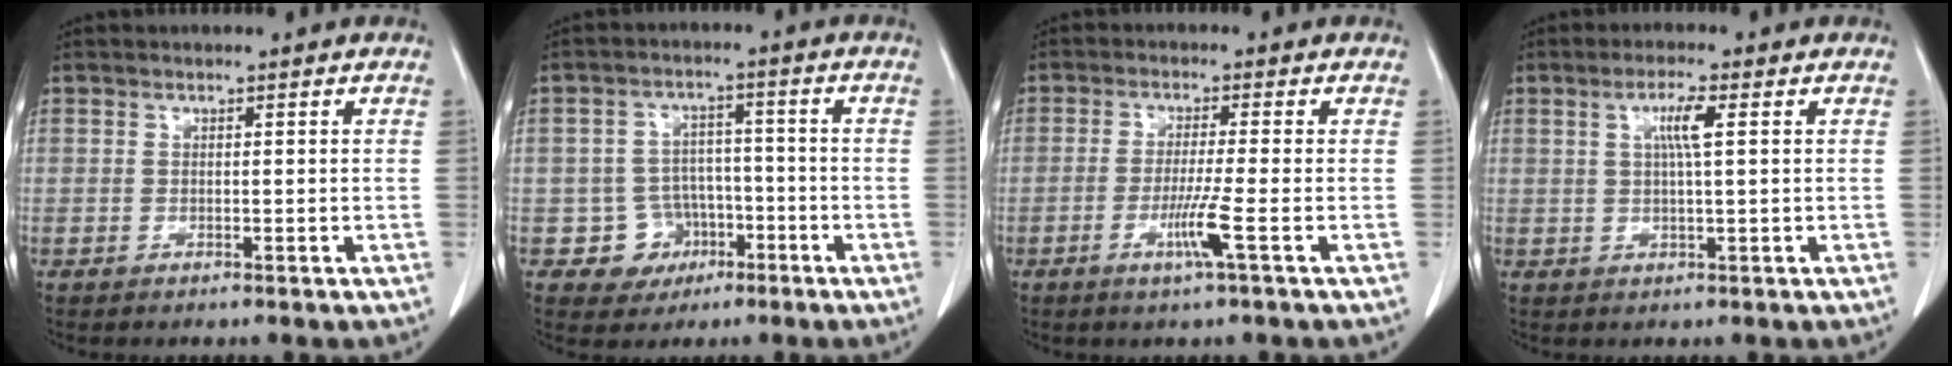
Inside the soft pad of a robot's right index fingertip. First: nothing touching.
{"total": 6.0, "force": [-2.4, 5.5, 0.5], "torque": [0.001, 0.014, -0.029]}
{"total": 4.8, "force": [-1.8, -1.0, 4.3], "torque": [-0.088, -0.013, -0.039]}
{"total": 3.9, "force": [1.0, -0.1, 3.8], "torque": [-0.070, 0.001, 0.017]}